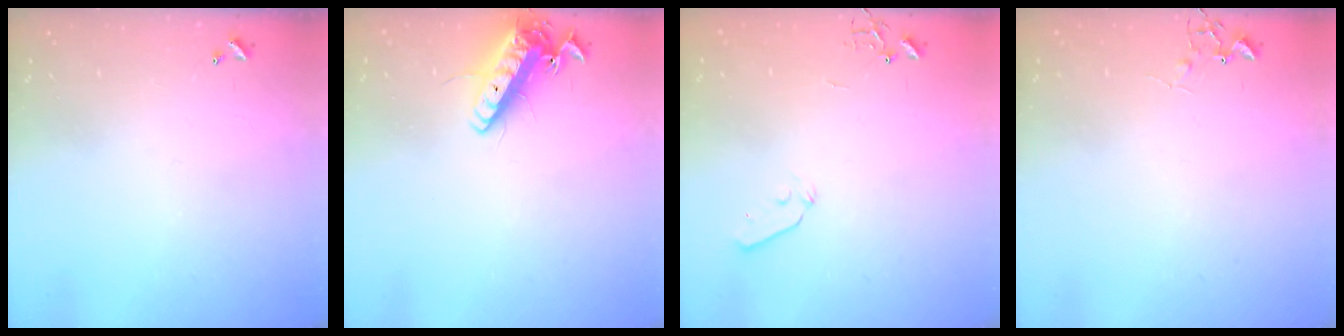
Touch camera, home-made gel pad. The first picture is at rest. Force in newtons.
{"total": 13.6, "press": 13.4, "slide": 2.3}
{"total": 4.0, "press": 4.0, "slide": 0.5}
{"total": 5.4, "press": 5.3, "slide": 0.8}